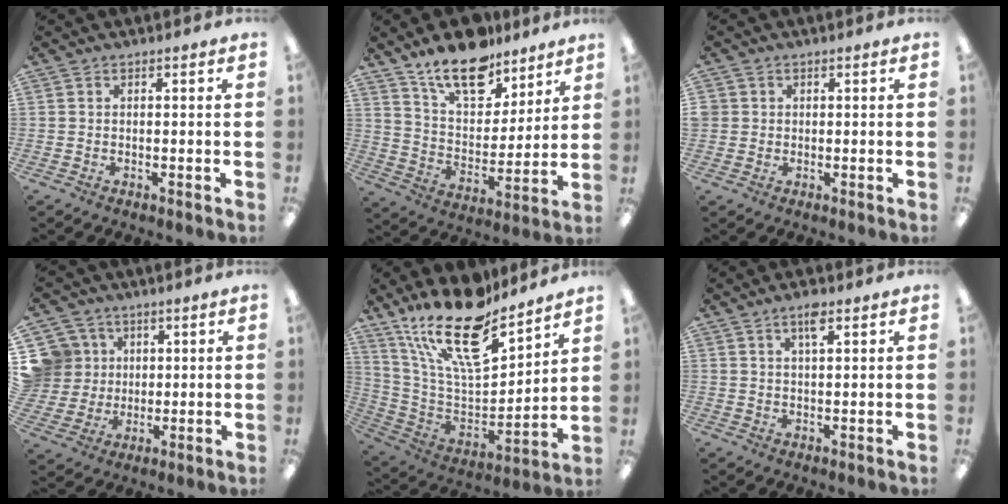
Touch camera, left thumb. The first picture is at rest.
{"total": 16.8, "force": [12.7, 7.7, 7.8], "torque": [-0.128, -0.072, 0.226]}
{"total": 2.0, "force": [0.4, 1.9, 0.0], "torque": [-0.004, 0.004, 0.007]}
{"total": 10.2, "force": [3.2, 9.6, 1.2], "torque": [-0.052, -0.010, 0.069]}
{"total": 22.2, "force": [16.4, 7.8, 12.7], "torque": [-0.232, -0.109, 0.290]}
{"total": 3.9, "force": [2.4, 1.2, 2.9], "torque": [-0.046, -0.001, 0.038]}